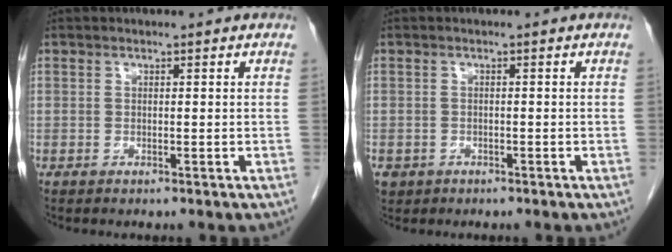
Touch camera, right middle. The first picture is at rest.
{"total": 2.7, "force": [-1.6, 2.1, 0.5], "torque": [-0.010, 0.001, -0.024]}